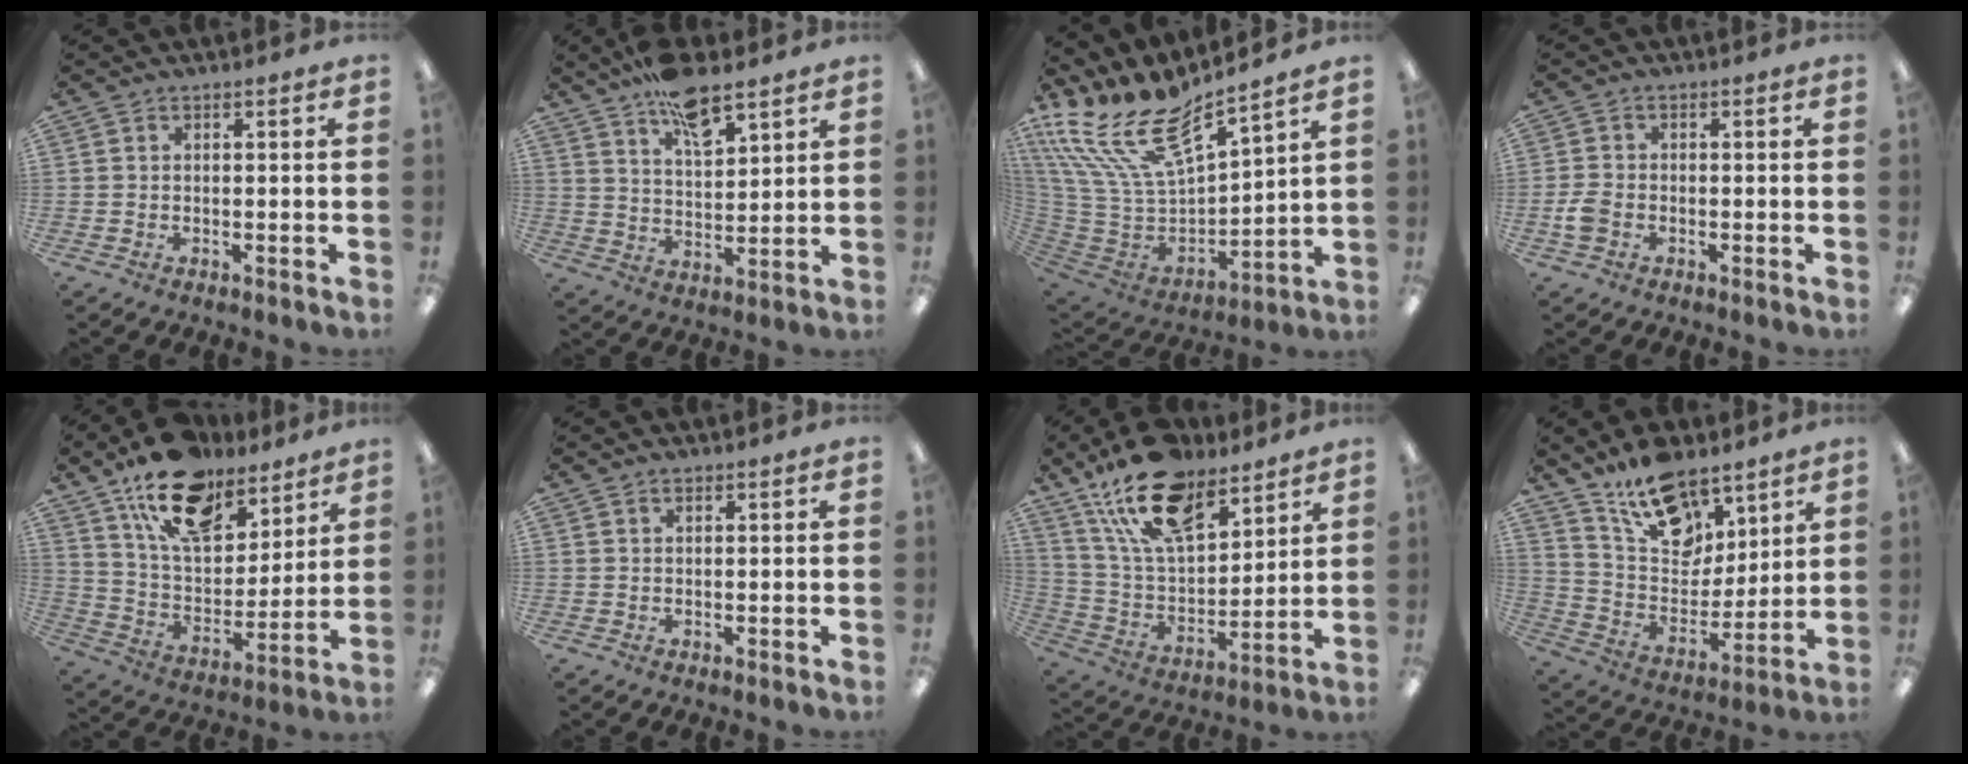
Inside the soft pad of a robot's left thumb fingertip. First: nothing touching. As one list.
[{"total": 10.8, "force": [8.0, 4.1, 6.0], "torque": [-0.098, -0.041, 0.141]}, {"total": 21.7, "force": [15.0, 8.1, 13.4], "torque": [-0.279, -0.107, 0.263]}, {"total": 3.4, "force": [-1.2, 2.4, 2.1], "torque": [-0.040, 0.006, -0.023]}, {"total": 18.3, "force": [12.8, 9.2, 9.2], "torque": [-0.155, -0.071, 0.229]}, {"total": 0.7, "force": [0.5, 0.3, 0.3], "torque": [-0.008, 0.001, 0.010]}, {"total": 19.4, "force": [13.4, 9.1, 10.6], "torque": [-0.201, -0.063, 0.243]}, {"total": 16.0, "force": [11.8, 8.6, 6.6], "torque": [-0.118, -0.072, 0.219]}]